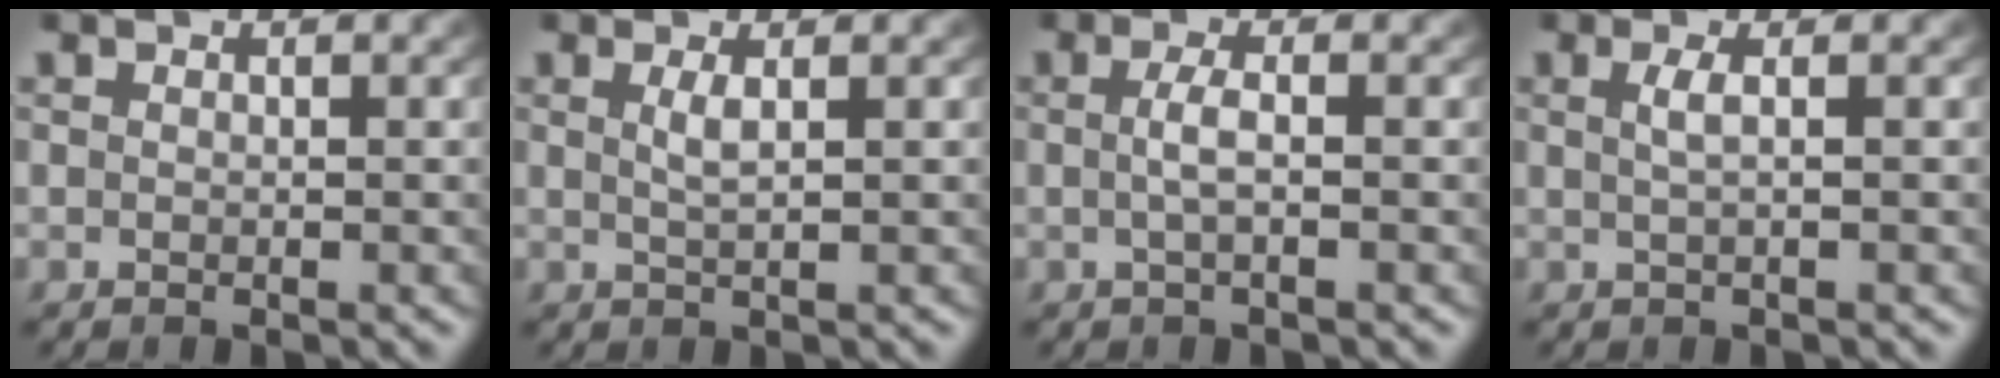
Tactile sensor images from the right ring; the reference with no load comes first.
{"total": 1.4, "force": [0.4, -0.2, 1.3], "torque": [-0.032, -0.011, 0.016]}
{"total": 1.8, "force": [-0.4, 0.0, 1.7], "torque": [-0.040, -0.004, -0.003]}
{"total": 1.4, "force": [0.1, -0.1, 1.4], "torque": [-0.029, -0.003, 0.007]}